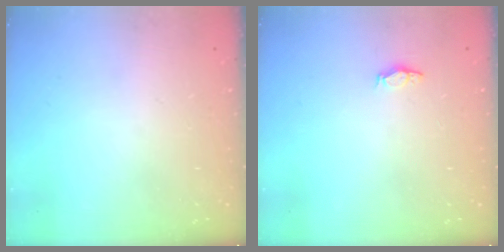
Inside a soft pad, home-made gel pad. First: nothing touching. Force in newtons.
{"total": 3.8, "press": 3.5, "slide": 1.5}